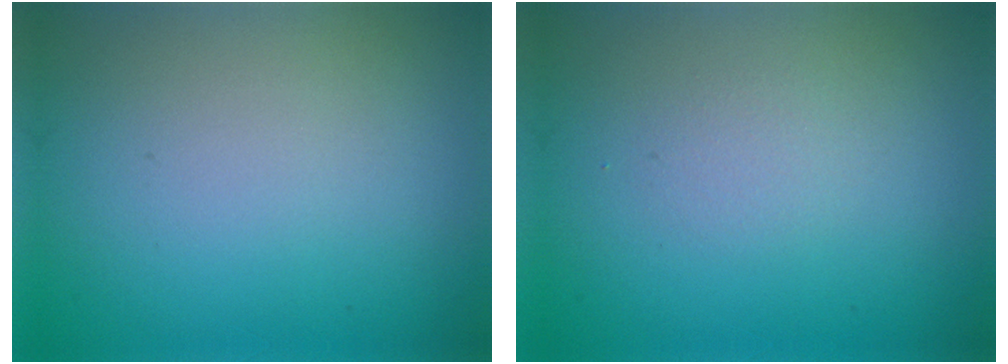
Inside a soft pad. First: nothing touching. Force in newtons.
{"total": 1.0, "press": 0.9, "slide": 0.1}